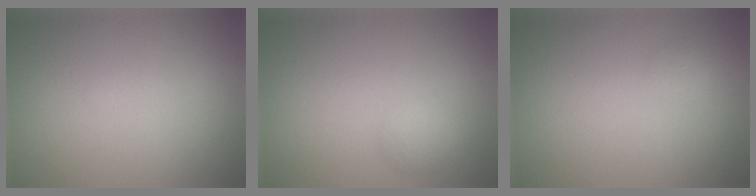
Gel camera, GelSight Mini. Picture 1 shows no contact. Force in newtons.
{"total": 1.5, "press": 1.5, "slide": 0.1}
{"total": 0.6, "press": 0.6, "slide": 0.0}